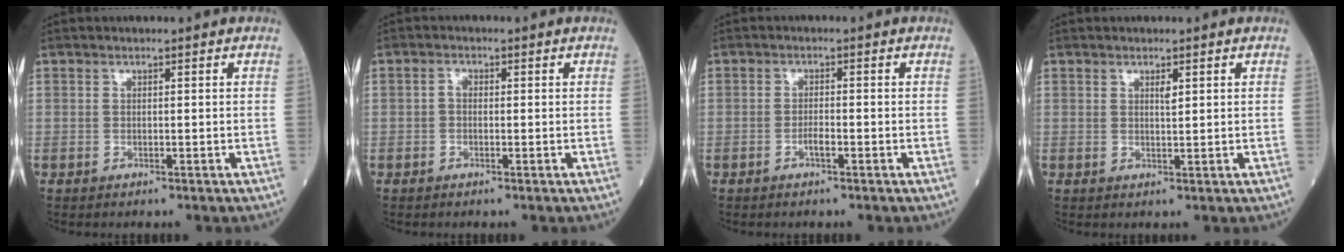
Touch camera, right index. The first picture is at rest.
{"total": 1.1, "force": [-0.1, 0.7, 0.8], "torque": [-0.011, 0.003, -0.005]}
{"total": 1.5, "force": [-0.7, 0.3, 1.3], "torque": [-0.024, 0.002, -0.014]}
{"total": 1.4, "force": [0.7, 0.2, 1.2], "torque": [-0.021, -0.003, 0.012]}